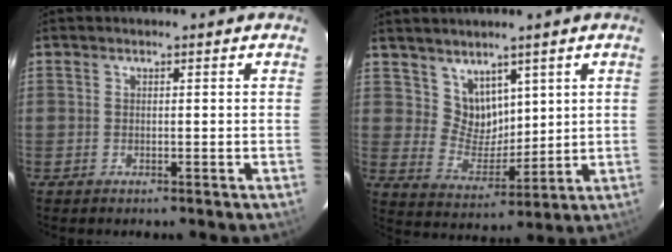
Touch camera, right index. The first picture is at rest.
{"total": 7.1, "force": [4.6, 5.0, 2.2], "torque": [-0.032, -0.001, 0.099]}